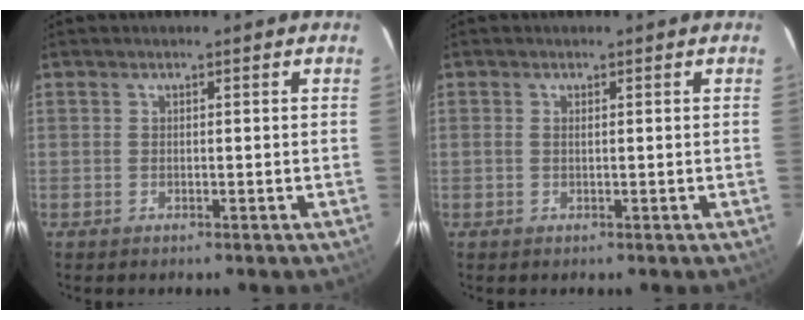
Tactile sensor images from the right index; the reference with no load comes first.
{"total": 0.6, "force": [0.1, 0.1, 0.6], "torque": [-0.013, 0.002, 0.000]}